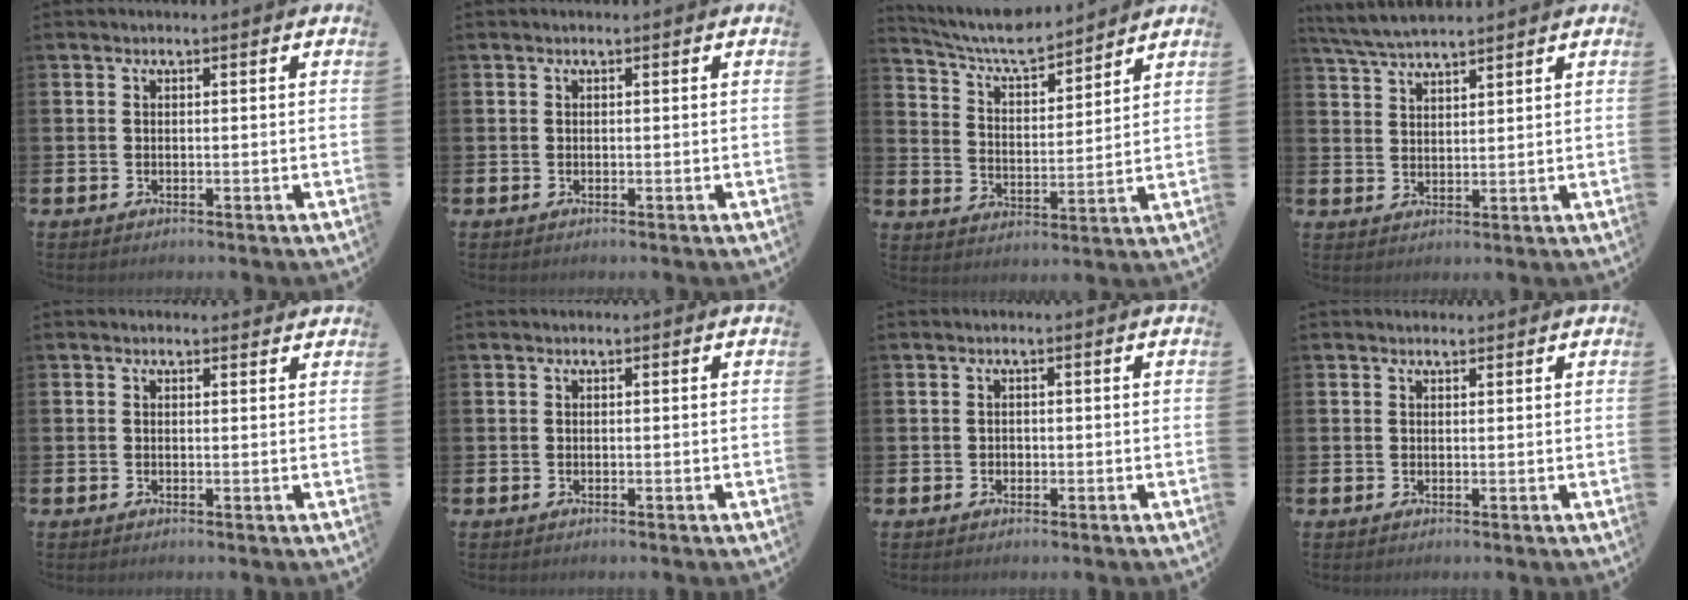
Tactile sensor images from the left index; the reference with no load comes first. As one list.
[{"total": 0.0}, {"total": 7.2, "force": [6.7, 1.1, 2.3], "torque": [-0.073, -0.039, 0.118]}, {"total": 4.7, "force": [4.5, 0.2, 1.2], "torque": [-0.038, -0.015, 0.082]}, {"total": 0.7, "force": [0.6, 0.3, 0.2], "torque": [0.009, -0.002, 0.008]}, {"total": 0.0}, {"total": 0.7, "force": [-0.1, 0.7, 0.2], "torque": [-0.003, 0.005, -0.004]}, {"total": 0.8, "force": [0.8, 0.3, 0.2], "torque": [0.007, -0.002, 0.011]}]